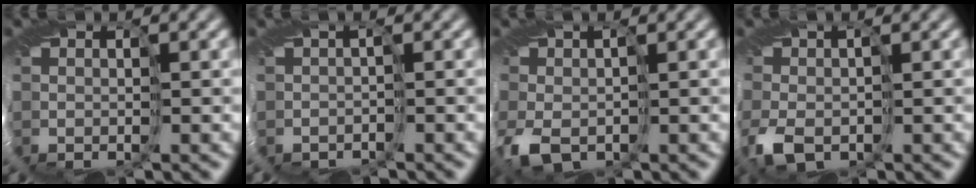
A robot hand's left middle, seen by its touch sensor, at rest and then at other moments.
{"total": 0.8, "force": [-0.2, 0.6, 0.5], "torque": [-0.006, 0.003, 0.003]}
{"total": 3.5, "force": [-1.1, 2.3, 2.5], "torque": [-0.065, 0.000, -0.024]}
{"total": 3.4, "force": [-1.2, 2.1, 2.4], "torque": [-0.064, 0.000, -0.024]}